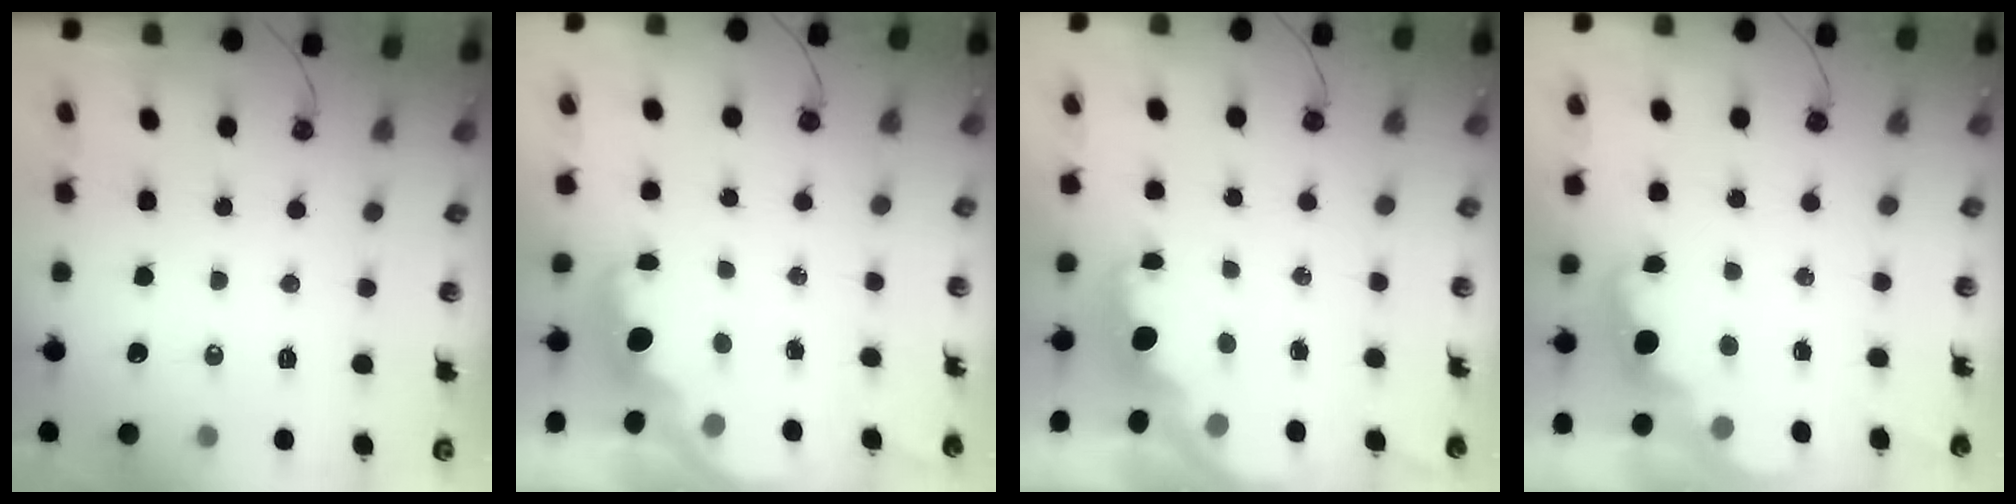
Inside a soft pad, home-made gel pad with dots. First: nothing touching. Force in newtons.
{"total": 1.9, "press": 1.7, "slide": 0.8}
{"total": 1.9, "press": 1.8, "slide": 0.6}
{"total": 2.2, "press": 2.1, "slide": 0.5}